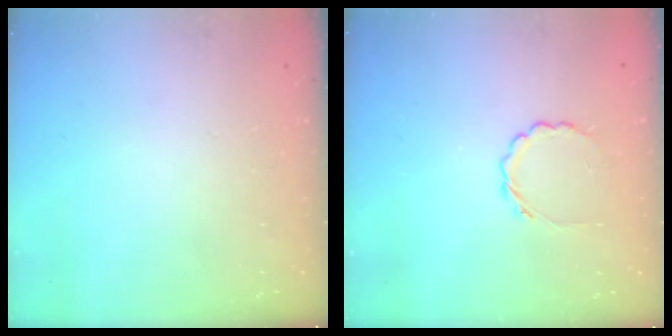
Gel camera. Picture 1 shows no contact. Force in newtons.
{"total": 2.5, "press": 2.2, "slide": 1.1}